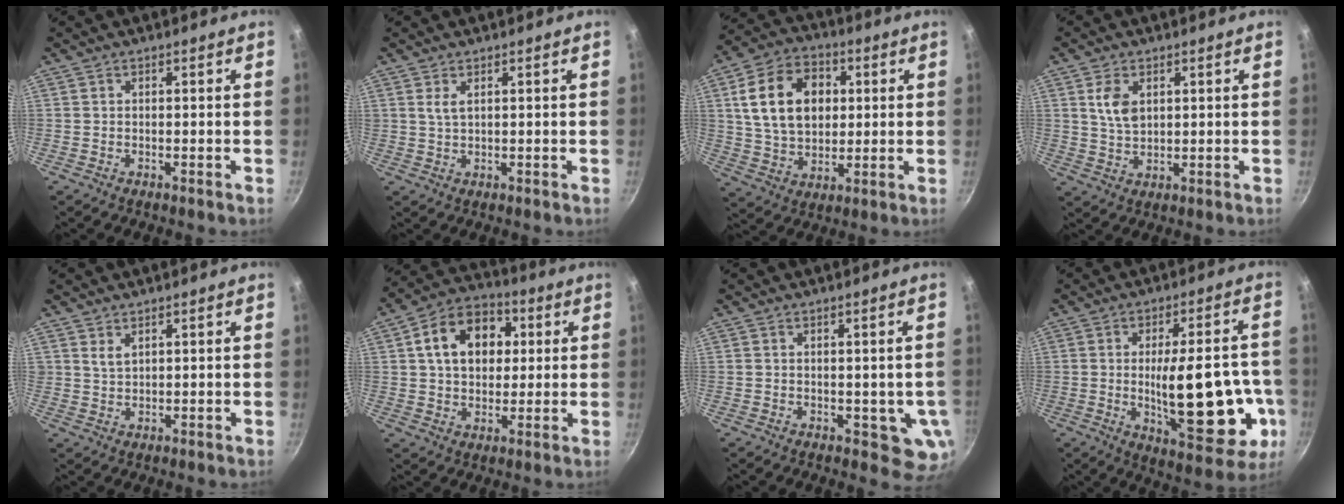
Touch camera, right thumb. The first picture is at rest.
{"total": 2.1, "force": [0.9, 0.9, 1.7], "torque": [-0.033, -0.004, 0.020]}
{"total": 16.9, "force": [3.5, 12.0, 11.3], "torque": [-0.176, 0.006, 0.058]}
{"total": 5.6, "force": [1.9, 3.5, 4.0], "torque": [-0.070, -0.009, 0.040]}
{"total": 2.3, "force": [1.4, 1.3, 1.3], "torque": [-0.022, -0.007, 0.030]}
{"total": 14.7, "force": [3.5, 10.7, 9.5], "torque": [-0.126, 0.018, 0.044]}
{"total": 6.3, "force": [-0.5, 3.3, 5.3], "torque": [-0.046, -0.005, -0.001]}
{"total": 21.7, "force": [-3.4, 8.5, 19.7], "torque": [-0.248, 0.002, -0.032]}